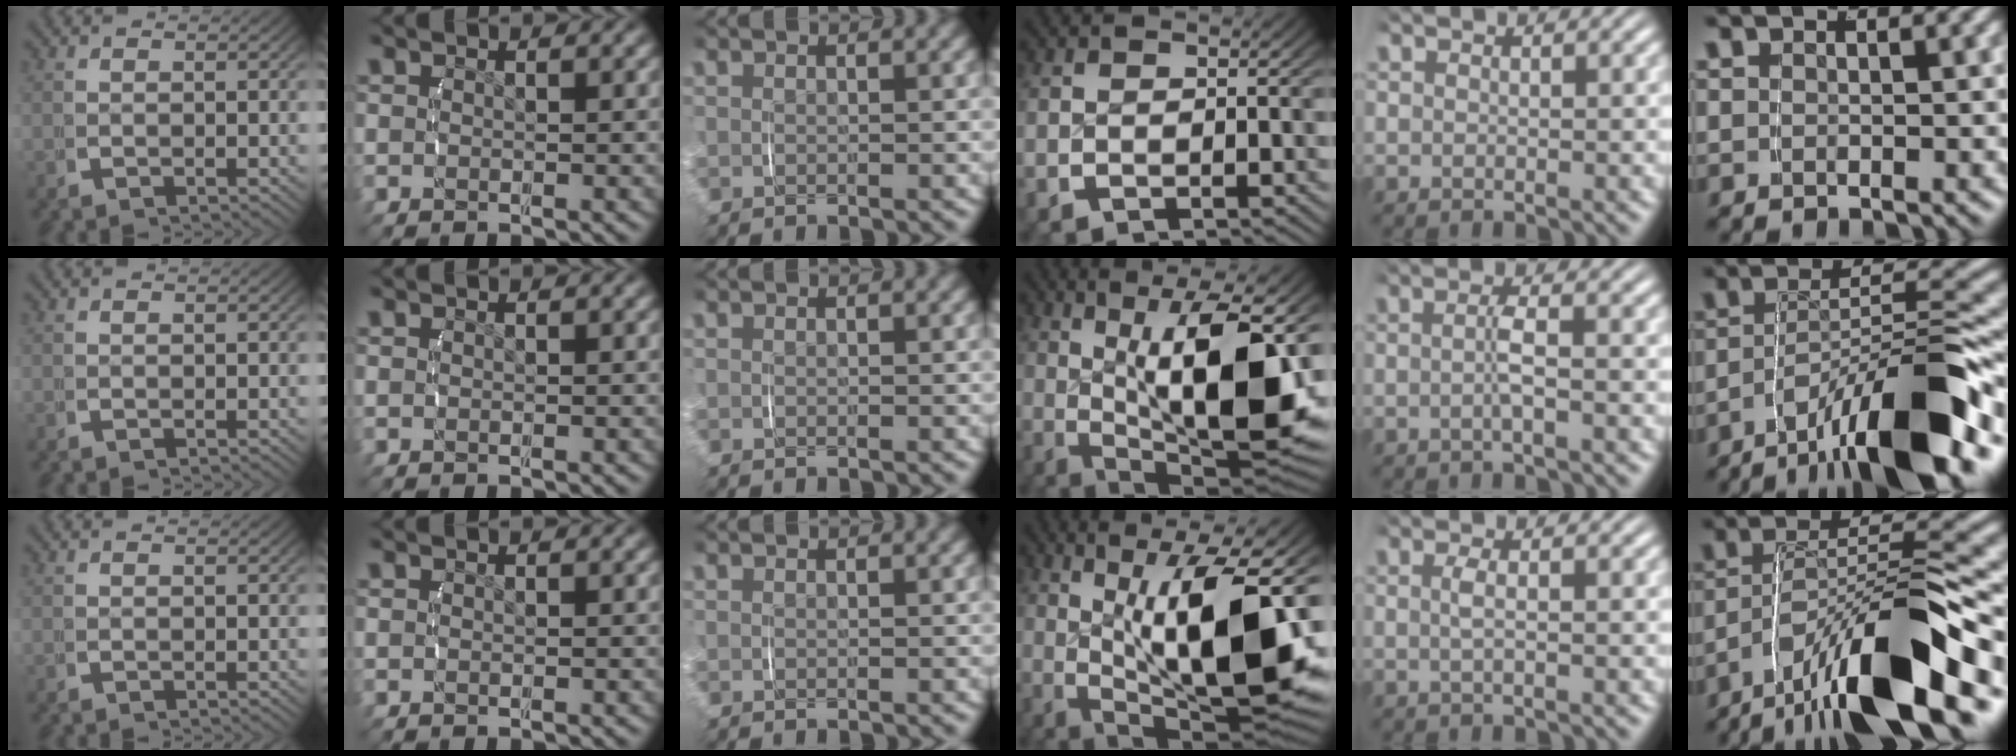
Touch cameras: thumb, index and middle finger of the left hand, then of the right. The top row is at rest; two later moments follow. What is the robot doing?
{"motion": "lift_and_place", "object": "jar lid"}